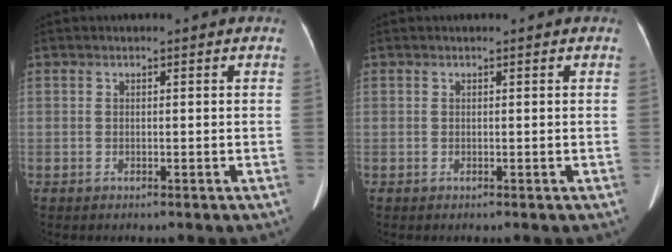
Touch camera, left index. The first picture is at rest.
{"total": 0.0}